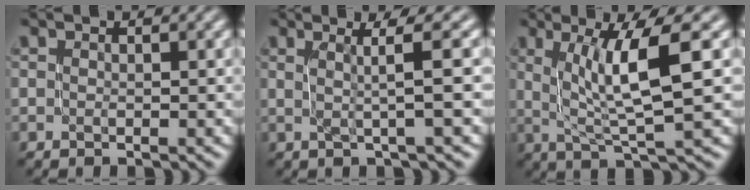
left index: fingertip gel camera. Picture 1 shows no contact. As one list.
[{"total": 3.6, "force": [0.9, 0.4, 3.5], "torque": [-0.054, 0.013, 0.013]}, {"total": 6.8, "force": [1.7, 1.3, 6.4], "torque": [-0.095, 0.000, 0.032]}]